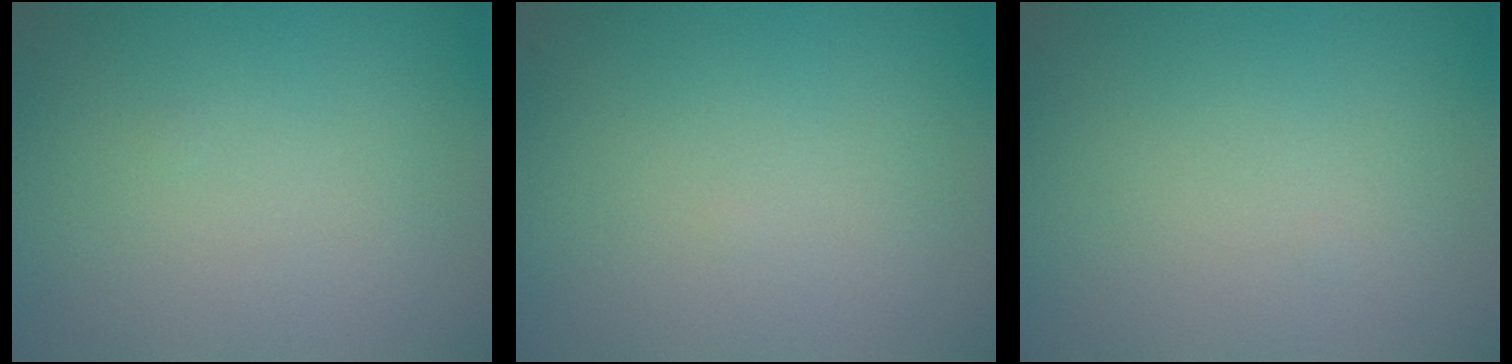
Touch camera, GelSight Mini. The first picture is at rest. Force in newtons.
{"total": 0.0}
{"total": 0.0}